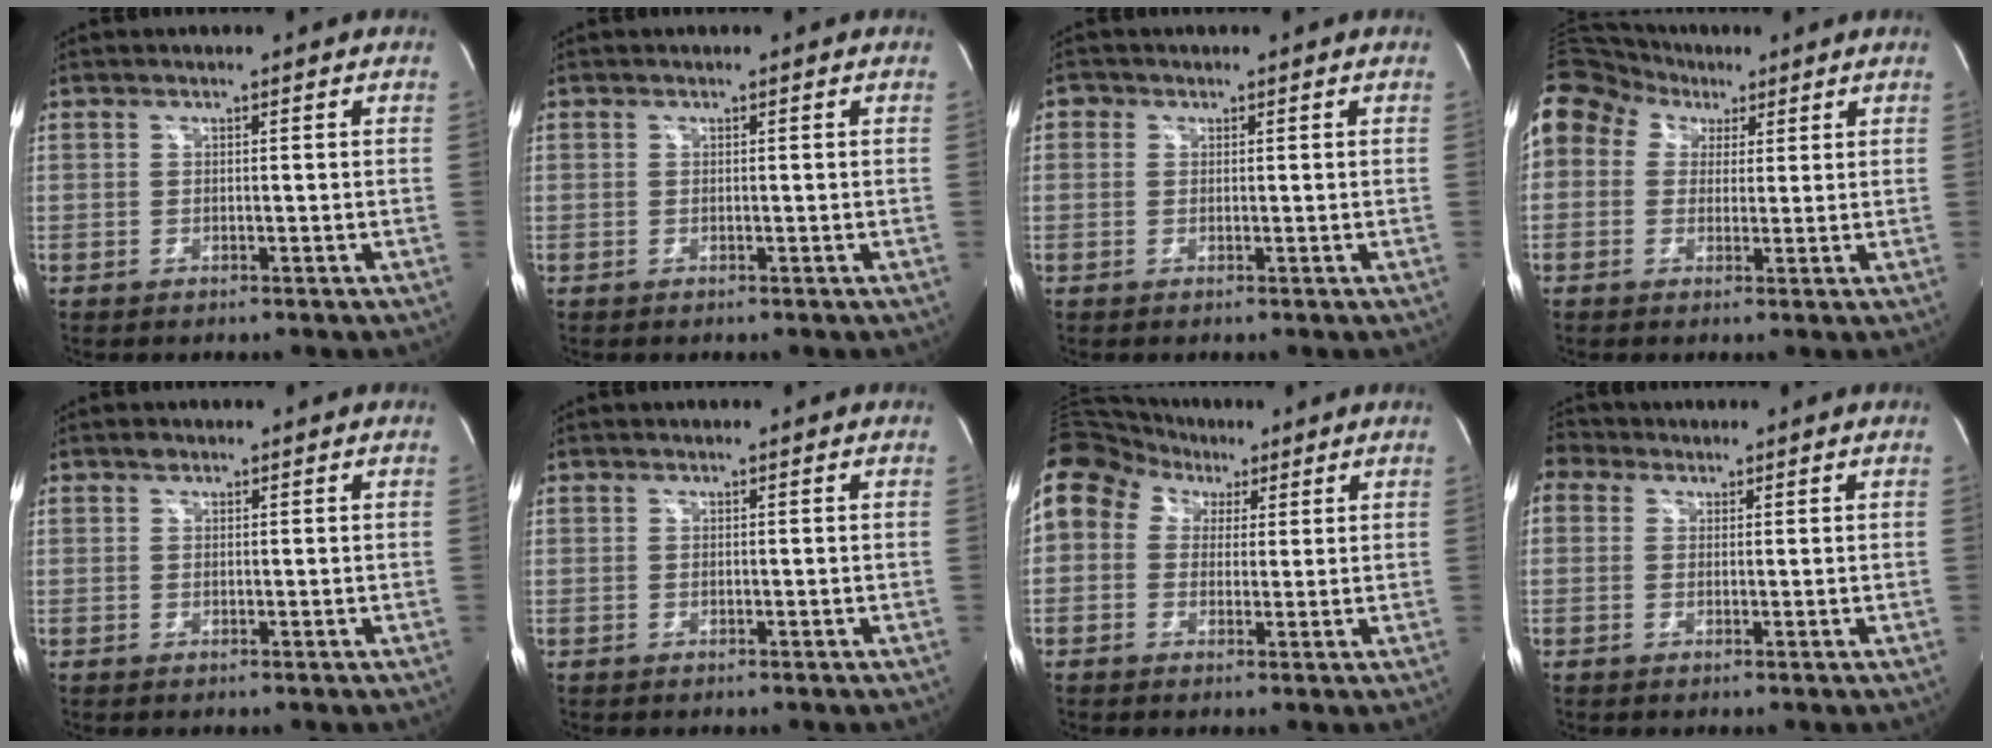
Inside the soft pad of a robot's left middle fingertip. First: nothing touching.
{"total": 0.0}
{"total": 1.2, "force": [0.4, 1.1, 0.2], "torque": [0.005, 0.004, 0.002]}
{"total": 18.8, "force": [8.3, 14.6, 8.4], "torque": [-0.255, 0.113, 0.159]}
{"total": 0.8, "force": [0.6, 0.5, 0.2], "torque": [-0.004, 0.006, 0.008]}
{"total": 0.0}
{"total": 12.3, "force": [5.1, 9.8, 5.6], "torque": [-0.138, 0.074, 0.089]}
{"total": 3.5, "force": [2.0, 2.7, 1.1], "torque": [-0.030, 0.028, 0.041]}